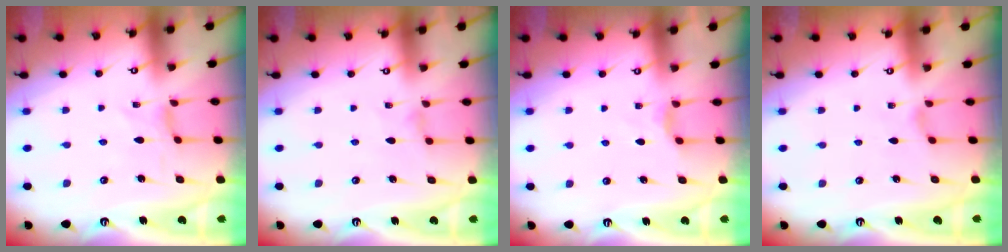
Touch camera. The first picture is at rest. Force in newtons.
{"total": 0.8, "press": 0.8, "slide": 0.3}
{"total": 3.8, "press": 3.8, "slide": 0.6}
{"total": 0.0}